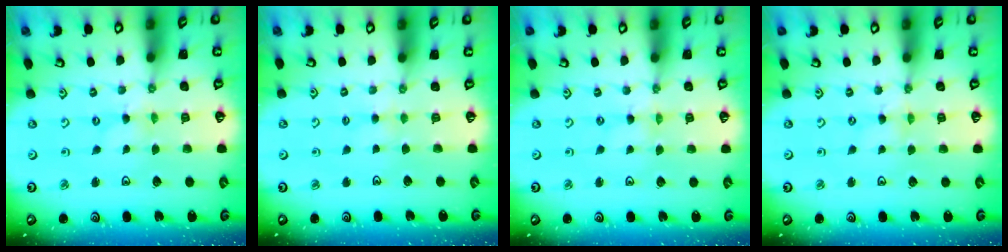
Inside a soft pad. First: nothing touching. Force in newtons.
{"total": 2.2, "press": 2.2, "slide": 0.5}
{"total": 0.0}
{"total": 0.6, "press": 0.6, "slide": 0.2}